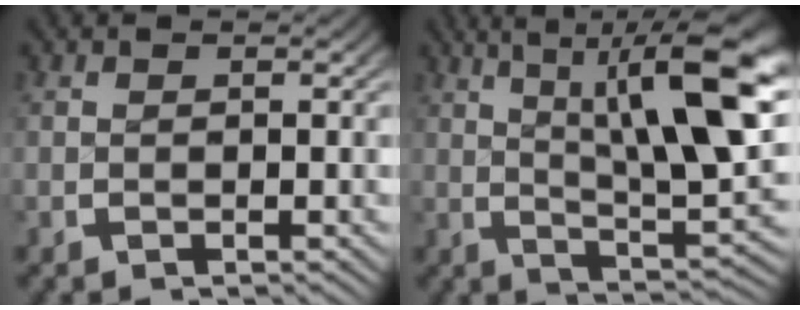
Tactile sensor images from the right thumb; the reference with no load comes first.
{"total": 12.7, "force": [2.1, 5.7, 11.2], "torque": [-0.156, -0.025, 0.035]}